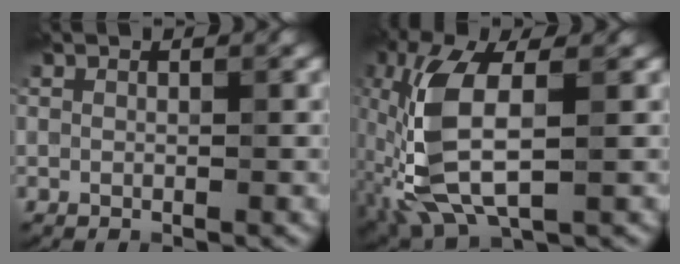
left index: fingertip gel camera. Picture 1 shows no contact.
{"total": 8.6, "force": [-1.4, 3.7, 7.7], "torque": [-0.192, 0.005, -0.033]}